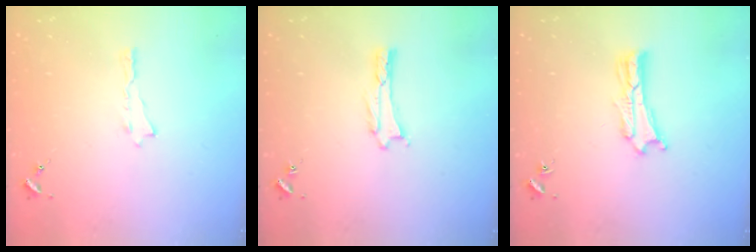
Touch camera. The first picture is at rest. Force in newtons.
{"total": 0.5, "press": 0.5, "slide": 0.2}
{"total": 1.8, "press": 1.8, "slide": 0.3}